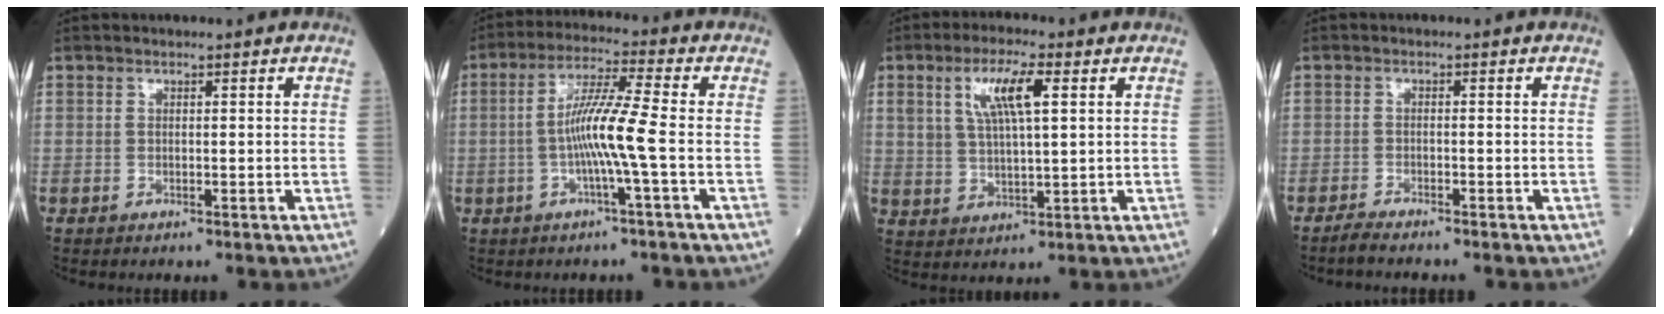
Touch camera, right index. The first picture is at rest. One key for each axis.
{"total": 8.2, "fx": -1.4, "fy": -0.9, "fz": 8.0, "tx": -0.155, "ty": 0.006, "tz": -0.030}
{"total": 8.0, "fx": 2.9, "fy": 1.8, "fz": 7.2, "tx": -0.141, "ty": 0.011, "tz": 0.058}
{"total": 2.1, "fx": -2.0, "fy": -0.1, "fz": 0.6, "tx": -0.020, "ty": -0.005, "tz": -0.036}